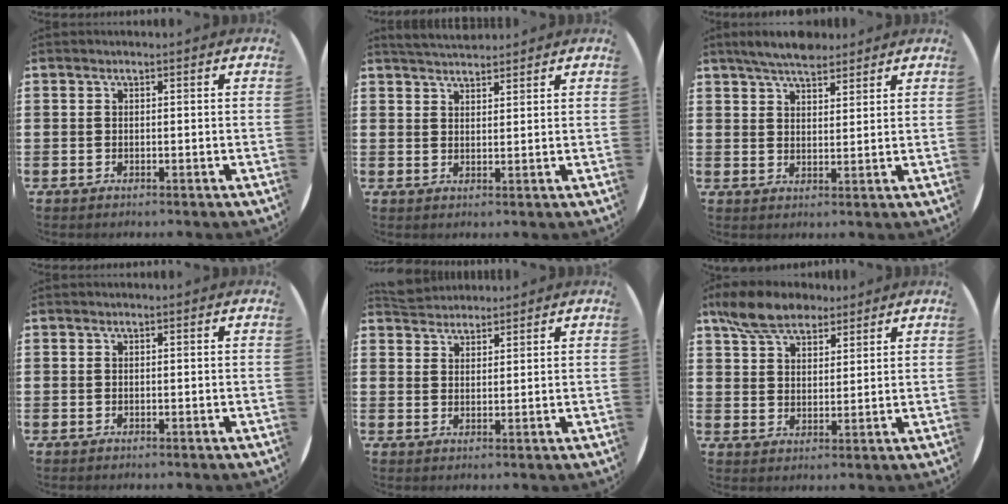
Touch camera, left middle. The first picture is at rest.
{"total": 3.4, "force": [3.3, 0.3, 0.4], "torque": [-0.014, -0.007, 0.063]}
{"total": 5.2, "force": [4.6, 1.4, 1.8], "torque": [-0.037, -0.012, 0.083]}
{"total": 0.0}
{"total": 3.0, "force": [2.9, 0.6, -0.2], "torque": [-0.002, -0.003, 0.056]}
{"total": 7.2, "force": [5.9, 3.3, 2.4], "torque": [-0.068, -0.002, 0.112]}